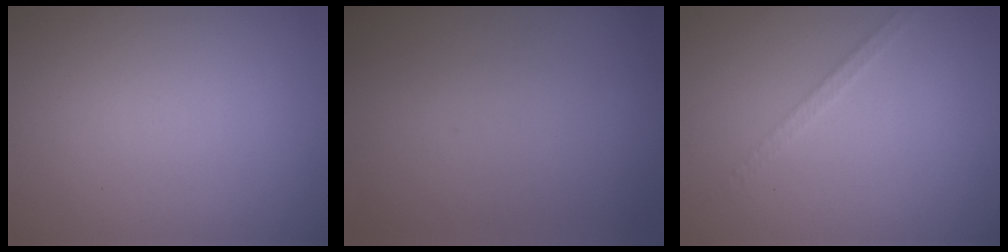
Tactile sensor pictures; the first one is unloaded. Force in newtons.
{"total": 0.0}
{"total": 1.3, "press": 1.3, "slide": 0.2}